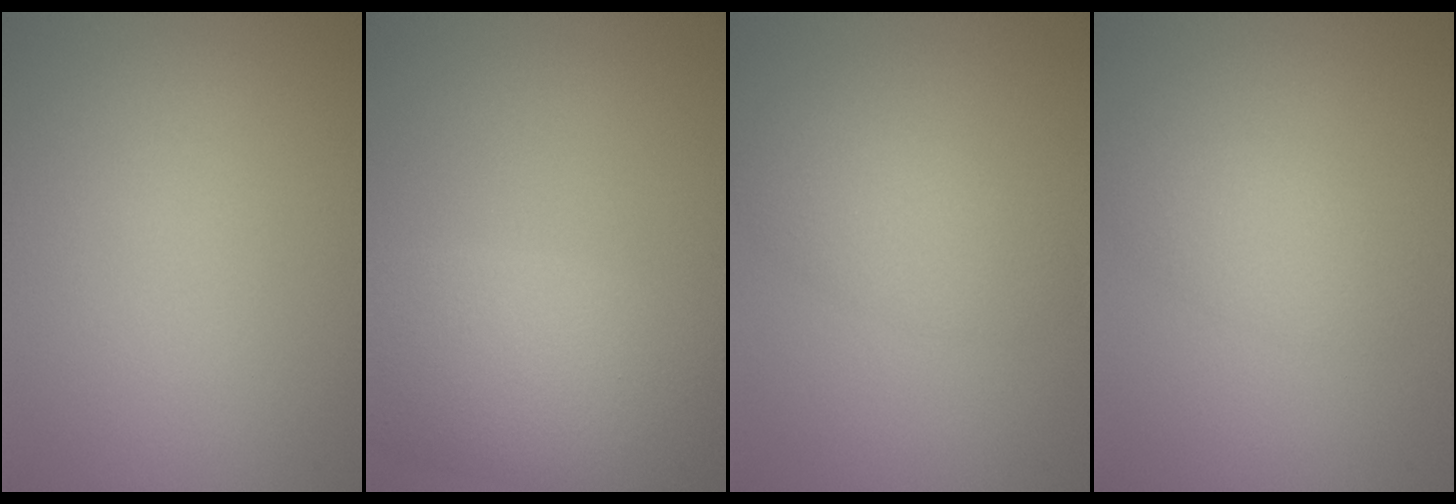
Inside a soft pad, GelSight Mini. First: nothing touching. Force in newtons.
{"total": 6.4, "press": 6.4, "slide": 0.3}
{"total": 2.7, "press": 2.7, "slide": 0.1}
{"total": 2.1, "press": 2.1, "slide": 0.1}